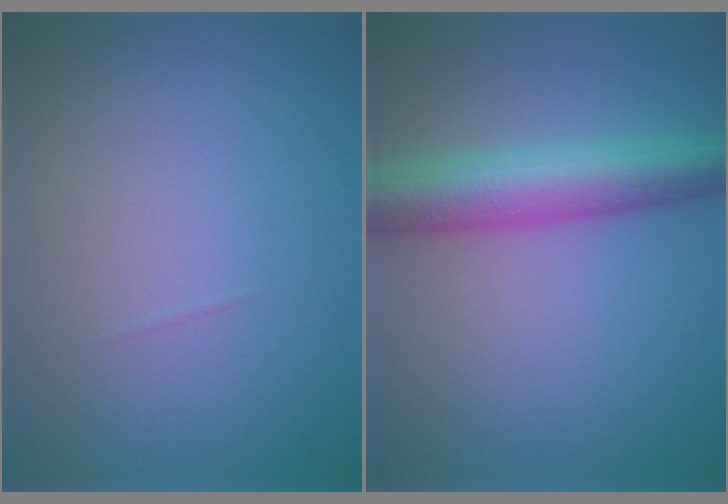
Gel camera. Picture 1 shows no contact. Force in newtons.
{"total": 7.0, "press": 7.0, "slide": 0.2}